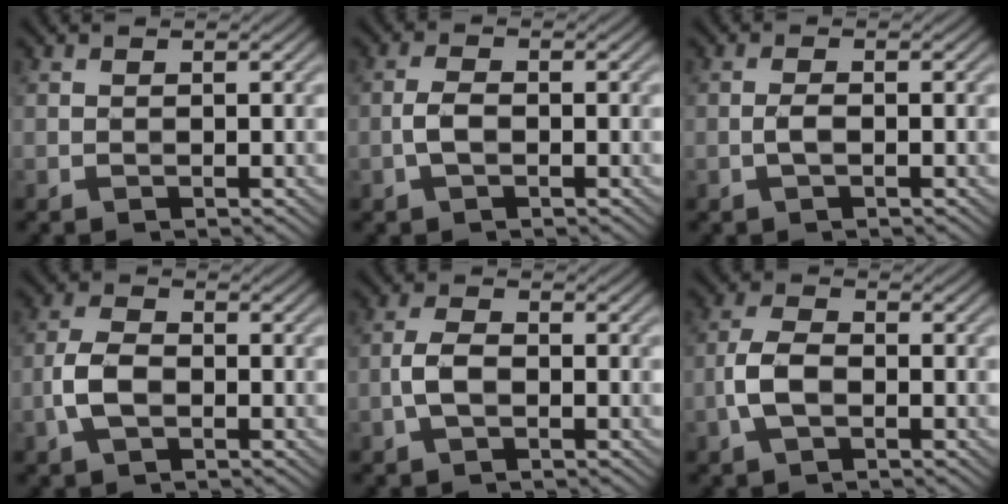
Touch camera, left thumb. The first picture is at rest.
{"total": 2.3, "force": [-0.8, 1.0, 1.9], "torque": [-0.043, 0.004, -0.020]}
{"total": 1.5, "force": [-0.5, 0.4, 1.4], "torque": [-0.030, 0.003, -0.013]}
{"total": 4.4, "force": [-1.4, 2.5, 3.4], "torque": [-0.083, 0.003, -0.035]}
{"total": 3.0, "force": [-1.0, 1.4, 2.5], "torque": [-0.055, 0.005, -0.025]}
{"total": 4.4, "force": [-1.4, 2.3, 3.5], "torque": [-0.084, 0.005, -0.035]}